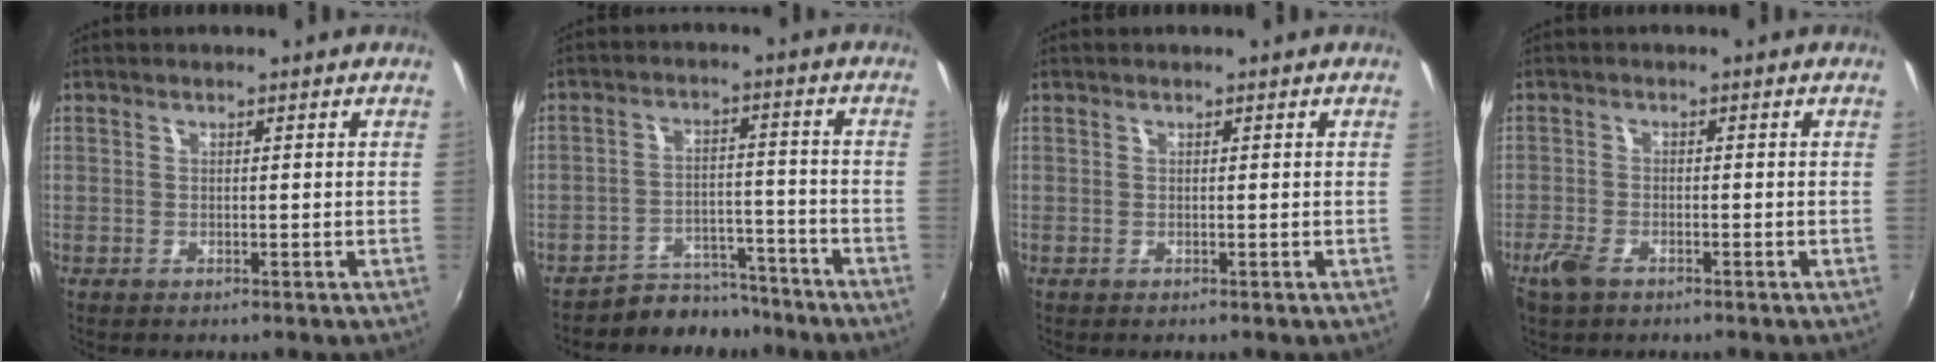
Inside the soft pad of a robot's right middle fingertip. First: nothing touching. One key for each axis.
{"total": 8.0, "fx": -7.2, "fy": 3.4, "fz": 0.2, "tx": -0.011, "ty": 0.026, "tz": -0.104}
{"total": 0.0}
{"total": 4.1, "fx": -2.8, "fy": 1.9, "fz": 2.3, "tx": -0.063, "ty": -0.007, "tz": -0.055}